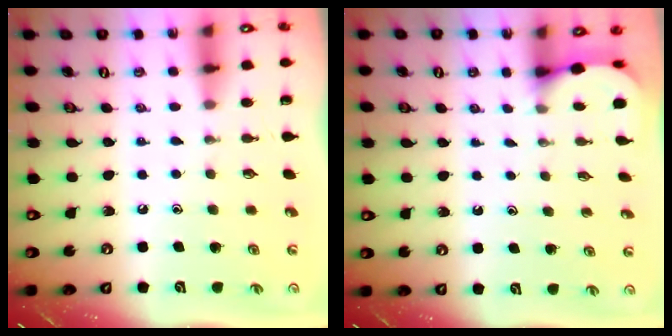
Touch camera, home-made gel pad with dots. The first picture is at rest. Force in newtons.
{"total": 2.6, "press": 2.6, "slide": 0.2}